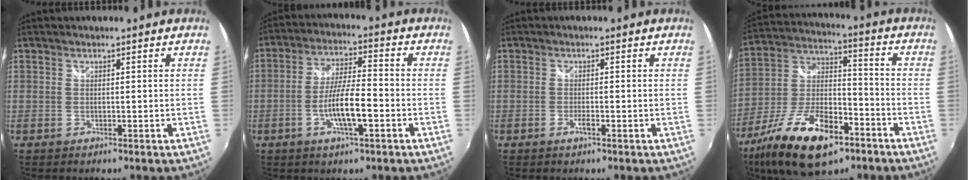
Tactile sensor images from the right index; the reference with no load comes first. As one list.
[{"total": 9.0, "force": [-3.3, 1.6, 8.3], "torque": [-0.159, -0.001, -0.059]}, {"total": 1.4, "force": [-0.8, 0.2, 1.1], "torque": [-0.025, -0.003, -0.016]}, {"total": 20.8, "force": [-11.8, 8.8, 14.7], "torque": [-0.292, -0.024, -0.204]}]